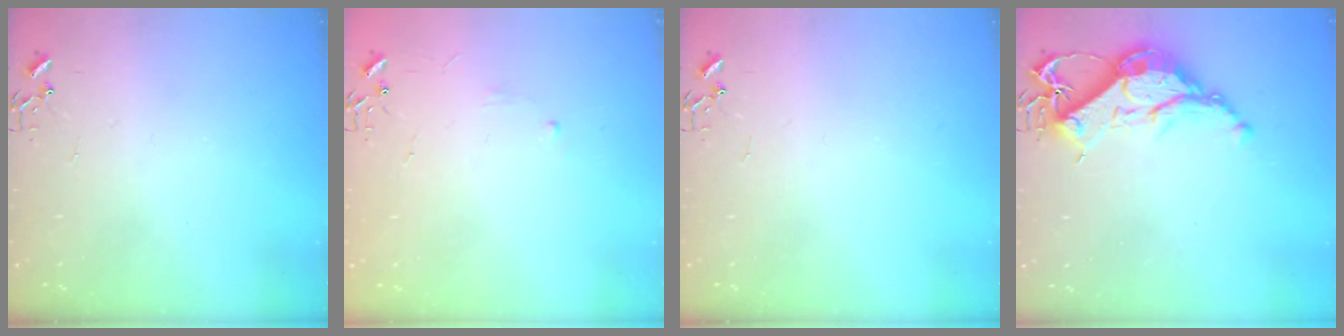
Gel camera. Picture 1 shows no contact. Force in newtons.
{"total": 2.9, "press": 2.8, "slide": 0.5}
{"total": 0.0}
{"total": 13.8, "press": 13.8, "slide": 1.1}